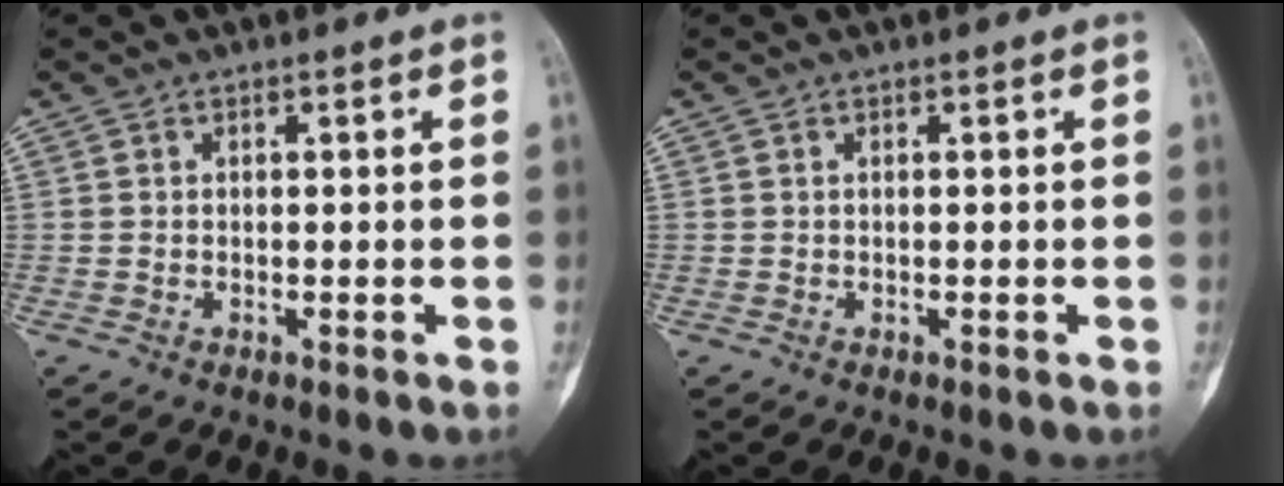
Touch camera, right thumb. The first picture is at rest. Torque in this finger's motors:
{"motor_torque": [0.22, -0.42, -0.02, -0.18, -0.03]}